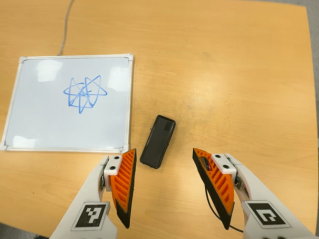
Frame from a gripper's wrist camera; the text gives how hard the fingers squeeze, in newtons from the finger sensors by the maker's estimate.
{"total": 0.0}